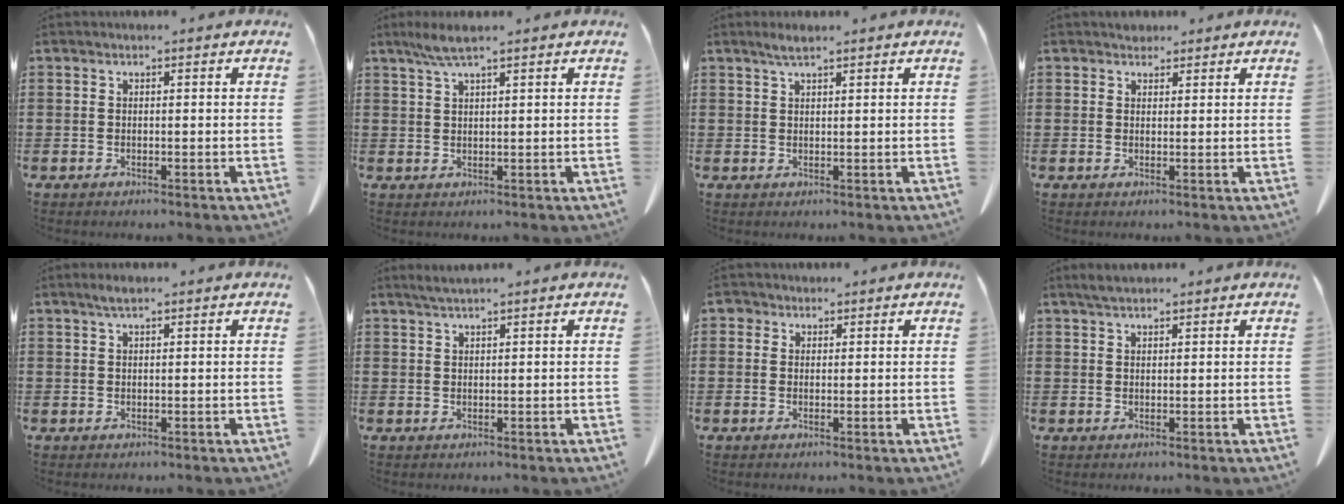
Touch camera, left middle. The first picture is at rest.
{"total": 3.5, "force": [2.3, 0.4, 2.6], "torque": [-0.056, -0.001, 0.042]}
{"total": 2.1, "force": [1.5, 0.3, 1.4], "torque": [-0.030, 0.001, 0.027]}
{"total": 1.8, "force": [1.6, 0.9, 0.2], "torque": [-0.002, 0.001, 0.030]}
{"total": 1.5, "force": [1.0, 0.3, 1.1], "torque": [-0.023, 0.000, 0.018]}
{"total": 1.5, "force": [1.3, -0.1, 0.8], "torque": [-0.018, -0.002, 0.025]}
{"total": 1.6, "force": [1.0, 1.2, 0.3], "torque": [-0.012, 0.005, 0.019]}
{"total": 2.0, "force": [1.7, 0.5, 0.9], "torque": [-0.023, 0.002, 0.033]}